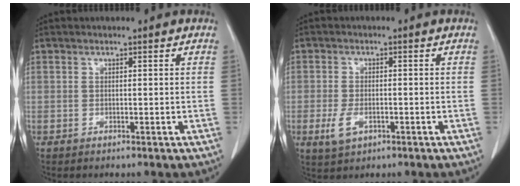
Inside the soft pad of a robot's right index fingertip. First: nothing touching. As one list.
[{"total": 3.7, "force": [-1.3, 2.1, 2.8], "torque": [-0.061, -0.002, -0.017]}]